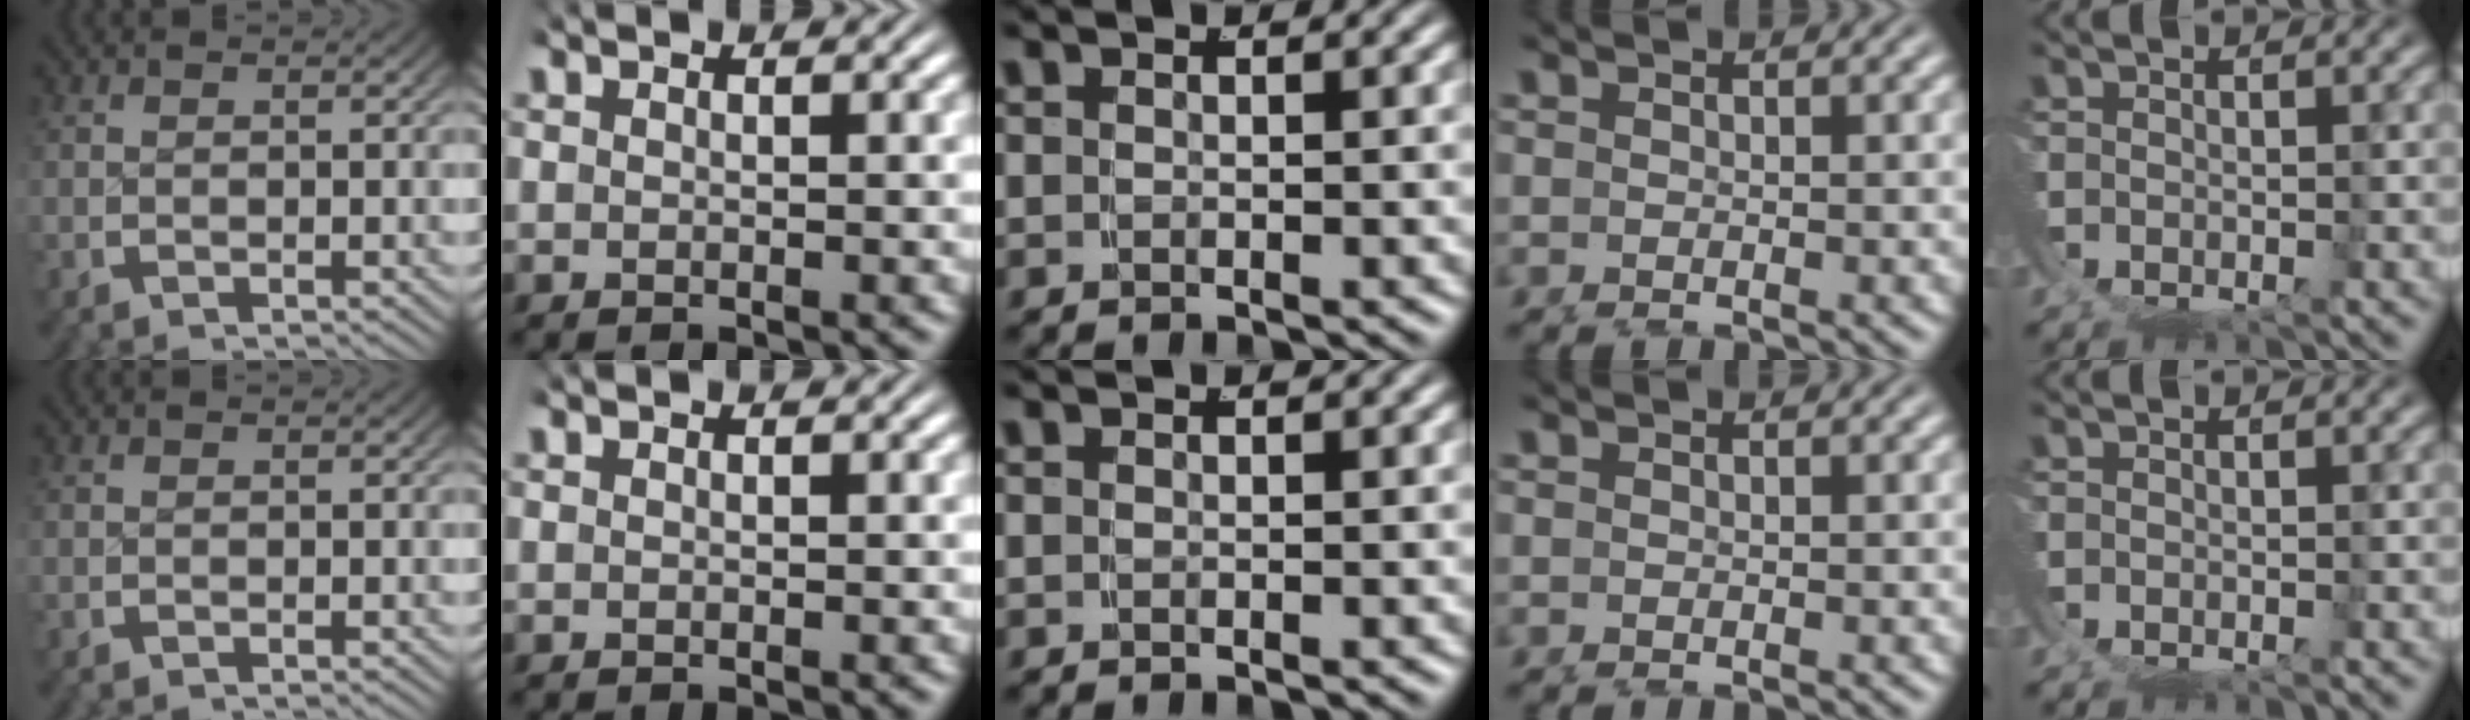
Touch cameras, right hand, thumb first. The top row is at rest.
{"middle": {"total": 0.7, "force": [0.1, -0.6, -0.4], "torque": [0.012, 0.007, -0.003]}}